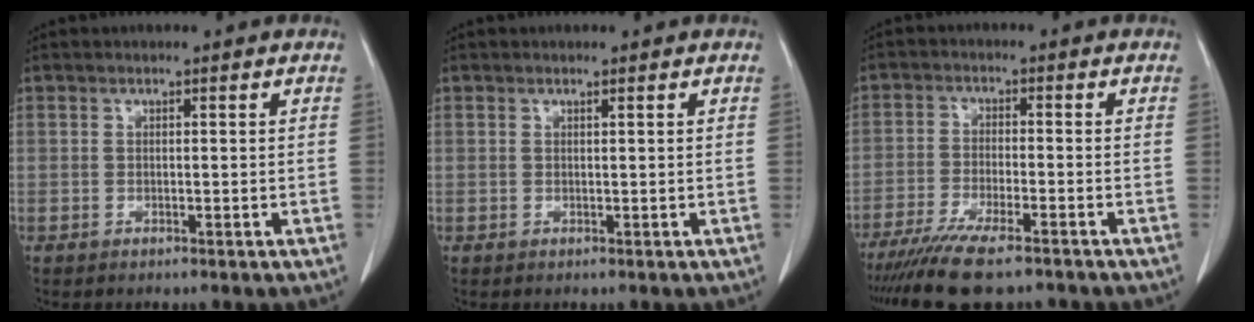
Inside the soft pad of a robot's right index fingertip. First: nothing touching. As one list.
[{"total": 0.0}, {"total": 12.1, "force": [-9.5, 1.7, 7.3], "torque": [-0.125, -0.030, -0.156]}]